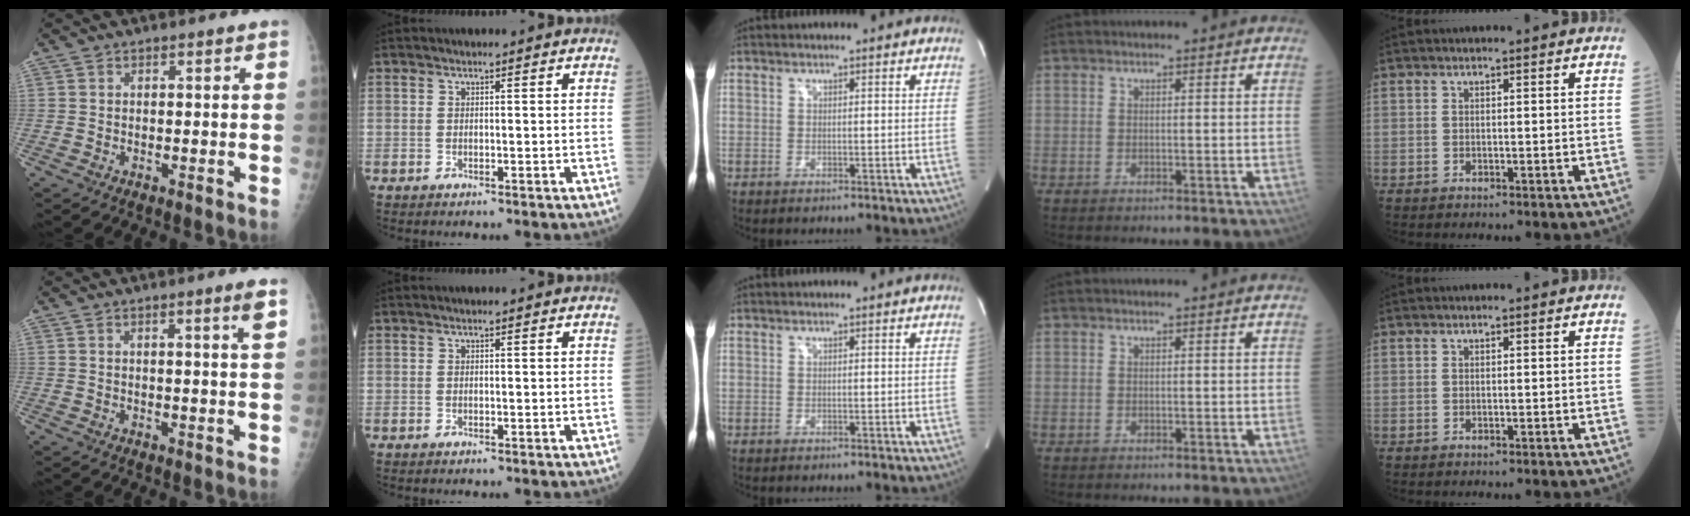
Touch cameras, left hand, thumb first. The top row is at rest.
{"thumb": {"total": 2.8, "force": [1.4, -0.5, 2.3], "torque": [-0.035, -0.011, 0.022]}}